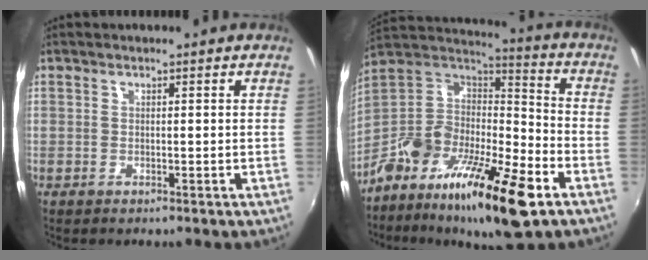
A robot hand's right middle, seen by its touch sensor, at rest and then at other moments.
{"total": 24.6, "force": [-13.9, 7.5, 18.8], "torque": [-0.331, -0.022, -0.245]}